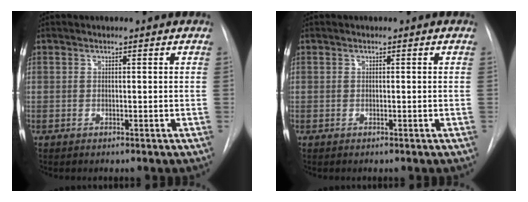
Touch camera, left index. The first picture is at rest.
{"total": 0.0}